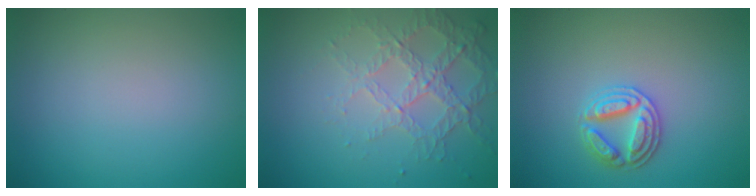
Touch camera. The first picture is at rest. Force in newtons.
{"total": 4.3, "press": 3.0, "slide": 3.0}
{"total": 2.9, "press": 2.9, "slide": 0.5}